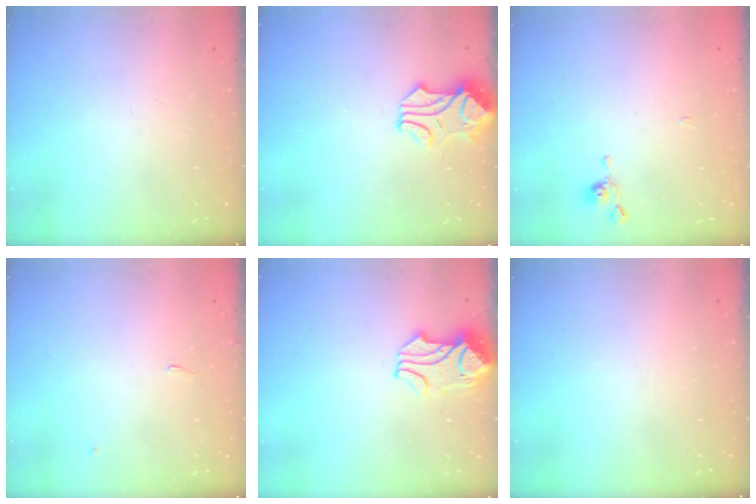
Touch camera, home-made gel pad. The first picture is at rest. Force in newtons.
{"total": 0.5, "press": 0.5, "slide": 0.1}
{"total": 2.2, "press": 2.2, "slide": 0.3}
{"total": 1.6, "press": 1.6, "slide": 0.3}
{"total": 5.8, "press": 5.8, "slide": 0.6}
{"total": 0.0}